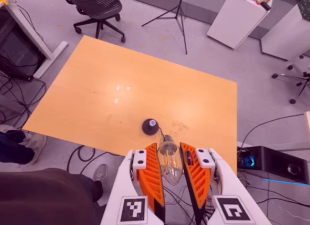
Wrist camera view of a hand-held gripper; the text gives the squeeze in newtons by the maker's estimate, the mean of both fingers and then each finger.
{"total": 15.8, "left": 17.5, "right": 14.2}